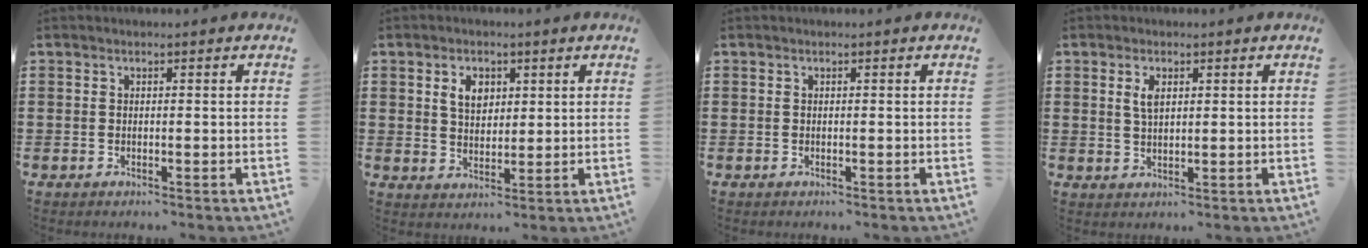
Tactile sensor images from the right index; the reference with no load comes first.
{"total": 4.1, "force": [1.7, 2.8, 2.5], "torque": [-0.060, 0.012, 0.028]}
{"total": 0.0}
{"total": 2.8, "force": [1.1, 1.2, 2.2], "torque": [-0.049, 0.004, 0.018]}